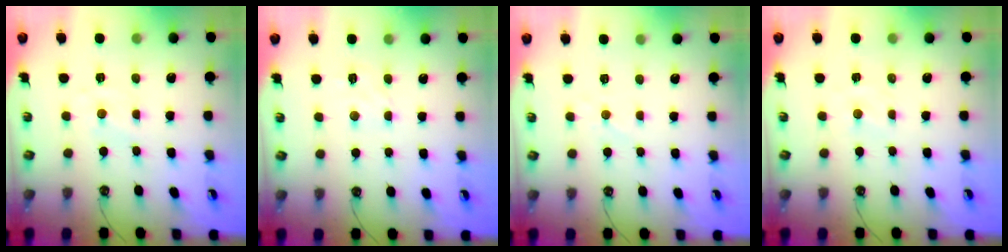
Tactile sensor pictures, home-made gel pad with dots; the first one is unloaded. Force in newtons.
{"total": 3.0, "press": 2.9, "slide": 0.5}
{"total": 3.1, "press": 3.1, "slide": 0.3}
{"total": 0.8, "press": 0.8, "slide": 0.2}